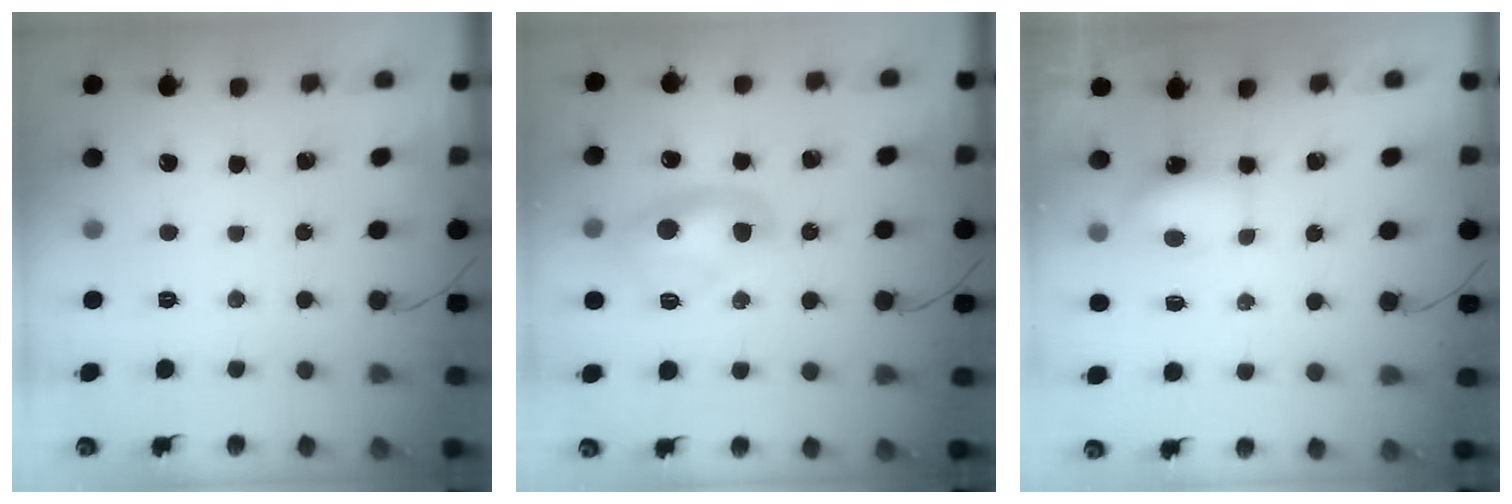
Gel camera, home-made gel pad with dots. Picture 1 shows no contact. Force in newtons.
{"total": 9.5, "press": 9.4, "slide": 1.3}
{"total": 4.7, "press": 4.7, "slide": 0.8}